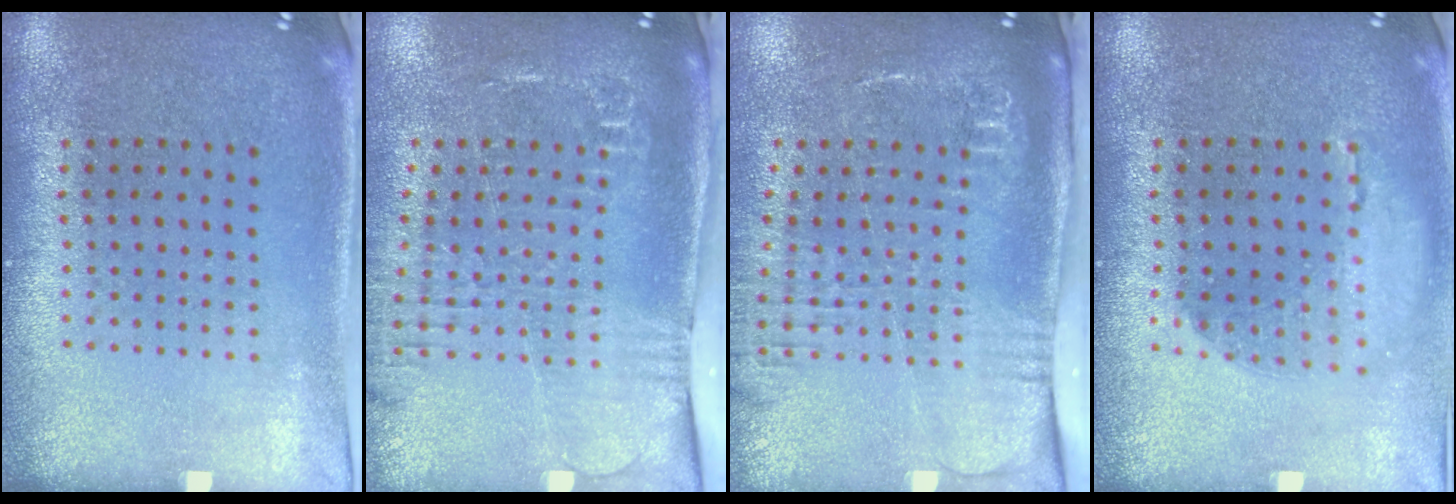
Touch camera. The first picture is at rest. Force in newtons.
{"total": 2.1, "press": 1.9, "slide": 0.9}
{"total": 2.8, "press": 2.1, "slide": 1.8}
{"total": 1.1, "press": 1.1, "slide": 0.2}